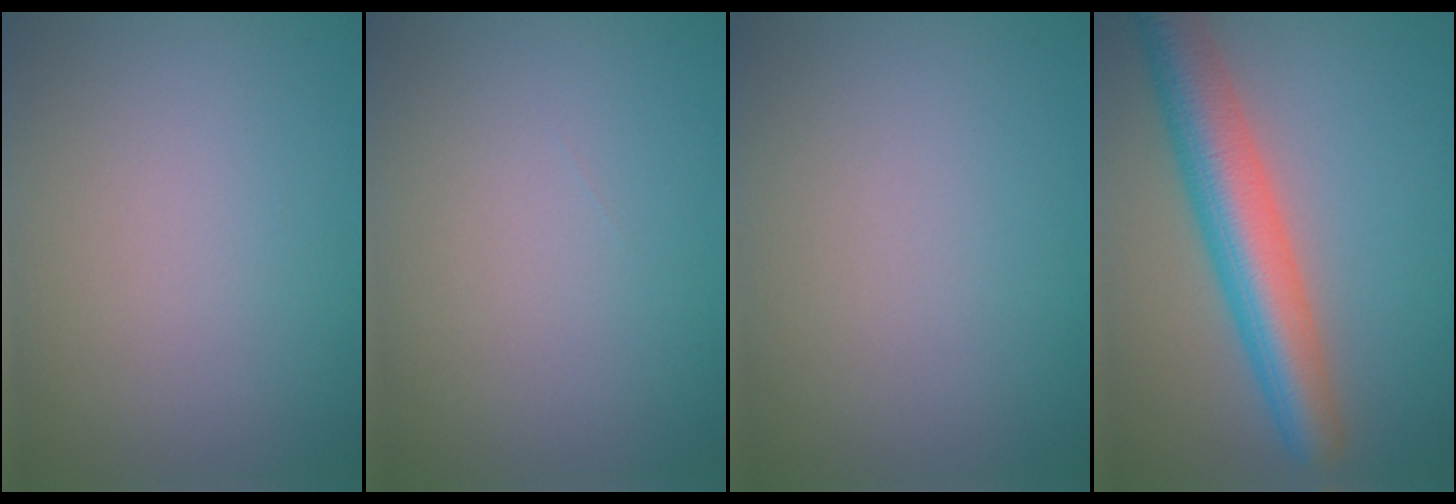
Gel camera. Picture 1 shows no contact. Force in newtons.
{"total": 0.0}
{"total": 0.0}
{"total": 7.4, "press": 7.4, "slide": 0.2}